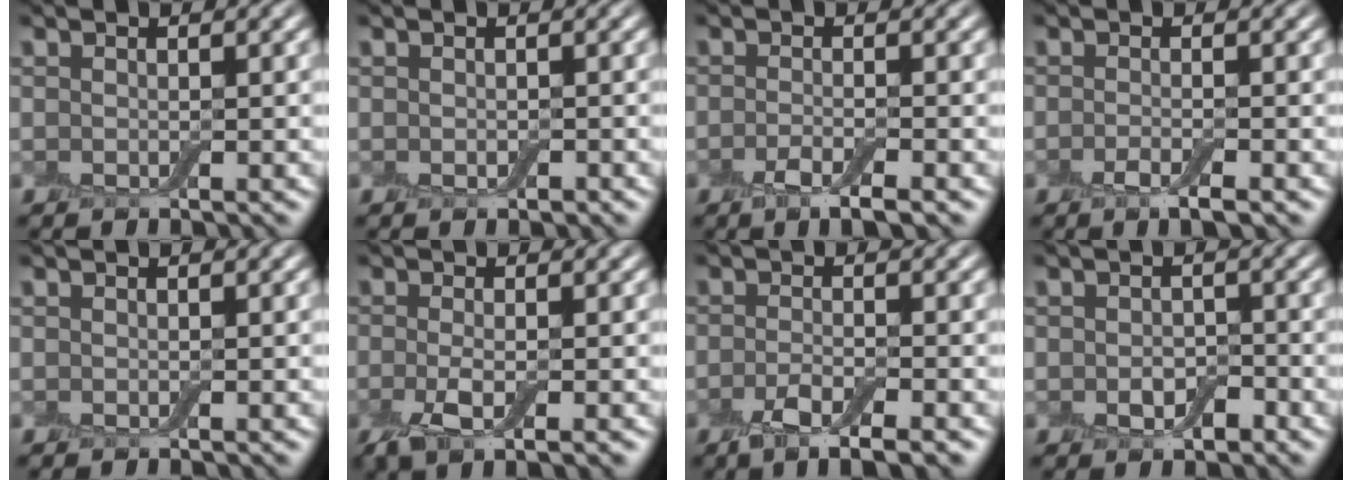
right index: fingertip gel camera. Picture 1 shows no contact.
{"total": 0.6, "force": [-0.2, 0.4, 0.4], "torque": [-0.006, -0.001, -0.002]}
{"total": 2.6, "force": [-1.4, 0.6, 2.1], "torque": [-0.036, -0.001, -0.029]}
{"total": 2.0, "force": [-1.0, 0.4, 1.6], "torque": [-0.026, 0.000, -0.023]}
{"total": 0.0}
{"total": 3.2, "force": [-0.9, 1.1, 2.9], "torque": [-0.063, -0.010, -0.021]}
{"total": 3.6, "force": [-2.0, 1.0, 2.8], "torque": [-0.056, -0.008, -0.041]}
{"total": 2.2, "force": [-0.7, 1.4, 1.5], "torque": [-0.027, -0.002, -0.014]}